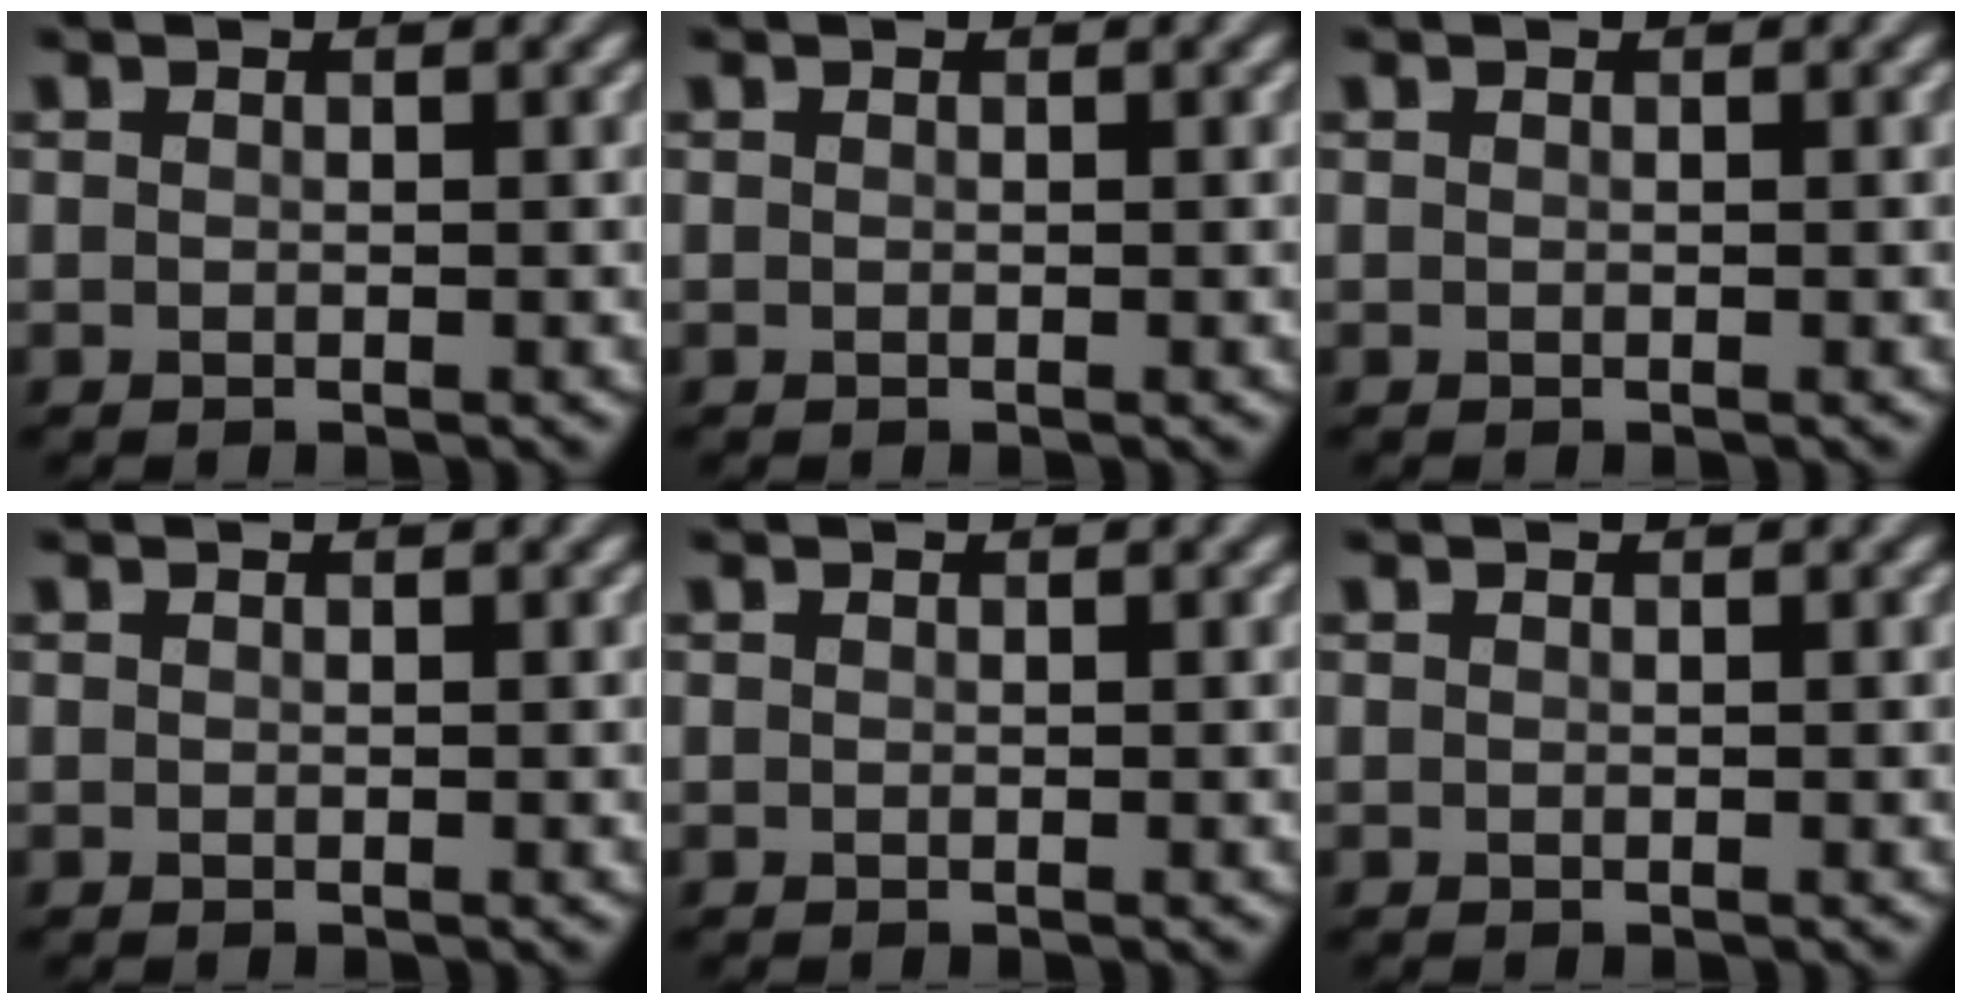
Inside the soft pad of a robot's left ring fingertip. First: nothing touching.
{"total": 0.0}
{"total": 0.0}
{"total": 0.0}
{"total": 0.0}
{"total": 0.0}